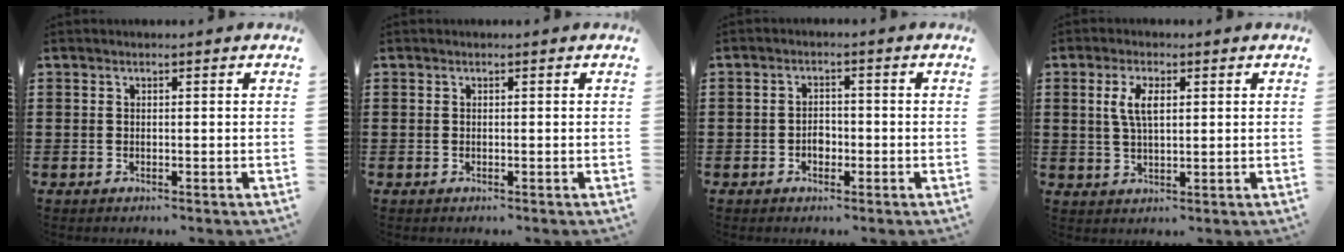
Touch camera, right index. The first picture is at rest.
{"total": 0.0}
{"total": 2.3, "force": [-0.8, 1.6, 1.5], "torque": [-0.029, 0.001, -0.016]}
{"total": 4.4, "force": [1.1, 1.8, 3.9], "torque": [-0.083, 0.007, 0.018]}